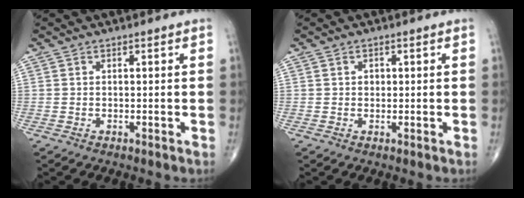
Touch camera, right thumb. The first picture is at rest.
{"total": 1.1, "force": [0.2, 0.9, 0.6], "torque": [-0.005, 0.002, 0.002]}